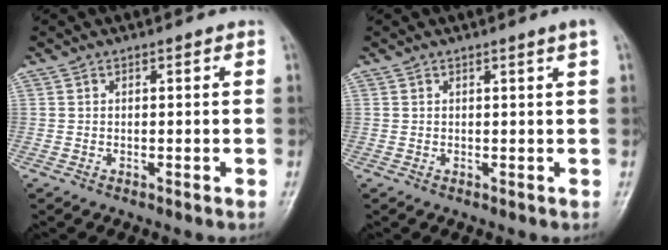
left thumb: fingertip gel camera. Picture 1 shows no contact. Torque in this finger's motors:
{"motor_torque": [-0.24, -0.08, -0.05, 0.38, 0.07]}